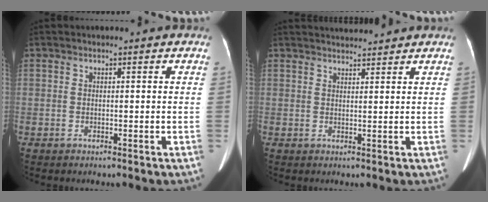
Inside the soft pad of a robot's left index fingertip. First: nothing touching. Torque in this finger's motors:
{"motor_torque": [-0.56, -0.72, 0.01, 0.01]}